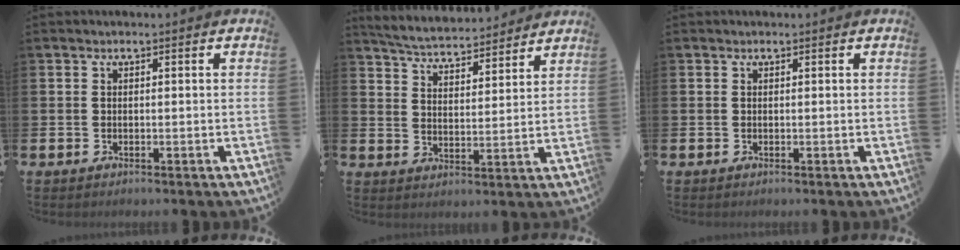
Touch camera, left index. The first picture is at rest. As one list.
[{"total": 5.4, "force": [5.4, 0.5, 0.5], "torque": [-0.035, -0.038, 0.094]}, {"total": 0.0}]